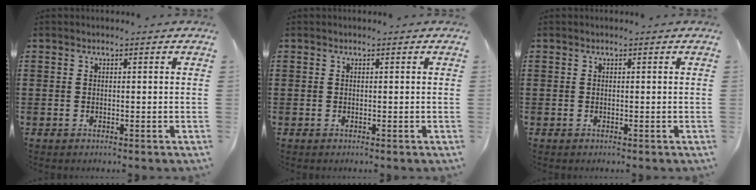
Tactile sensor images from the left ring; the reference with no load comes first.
{"total": 0.0}
{"total": 0.0}